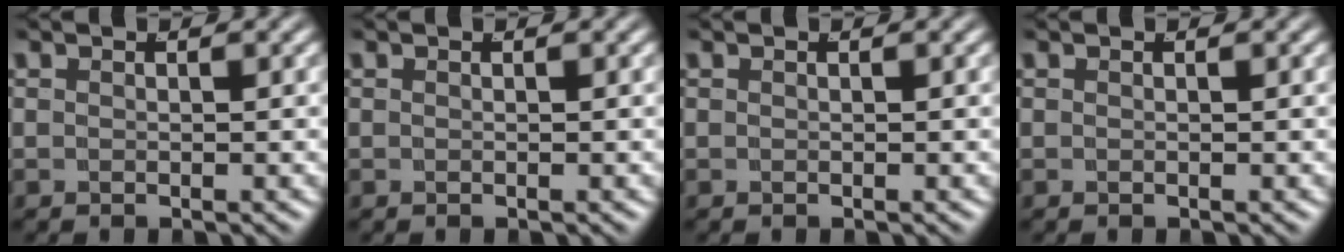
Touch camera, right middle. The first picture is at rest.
{"total": 0.0}
{"total": 0.0}
{"total": 0.0}